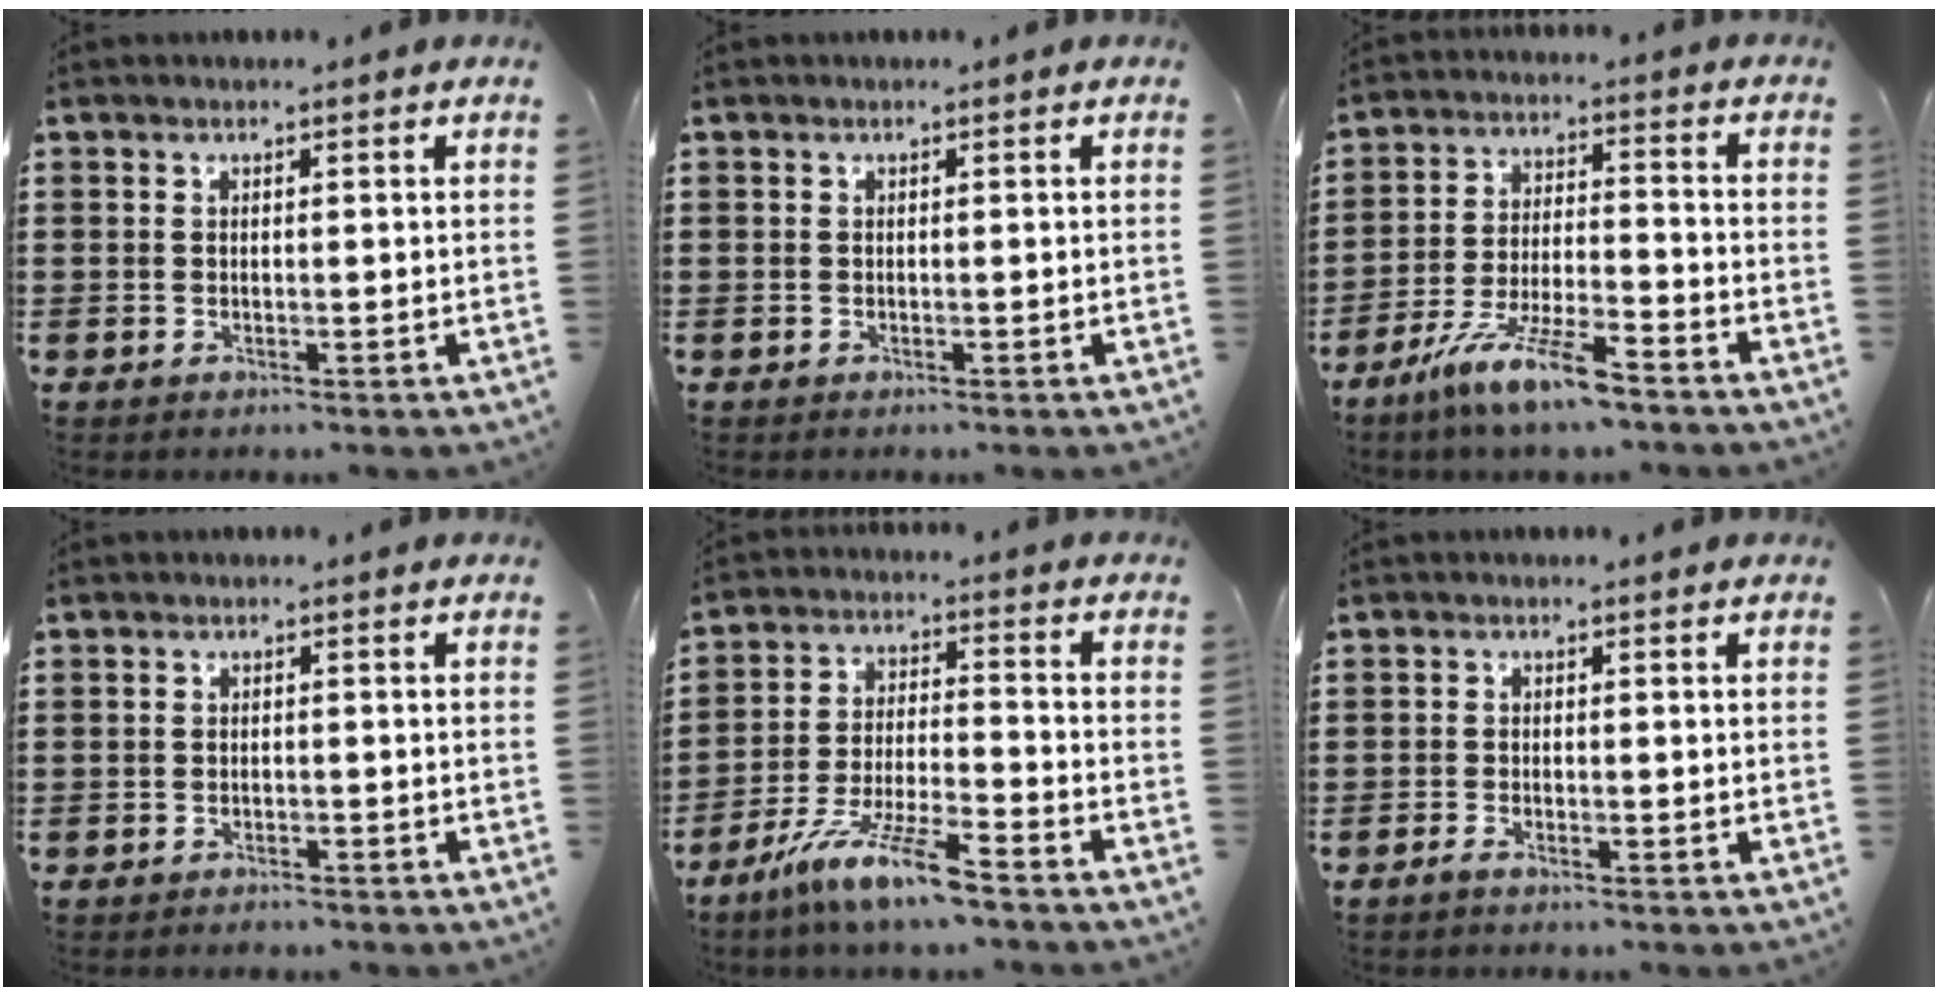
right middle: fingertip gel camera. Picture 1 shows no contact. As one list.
[{"total": 0.0}, {"total": 9.1, "force": [-6.9, 0.4, 5.9], "torque": [-0.121, -0.005, -0.132]}, {"total": 0.9, "force": [-0.8, 0.2, -0.2], "torque": [0.002, 0.004, -0.021]}, {"total": 9.5, "force": [-7.3, -0.1, 6.1], "torque": [-0.129, -0.006, -0.146]}, {"total": 1.1, "force": [-0.9, 0.1, 0.6], "torque": [-0.014, -0.003, -0.017]}]